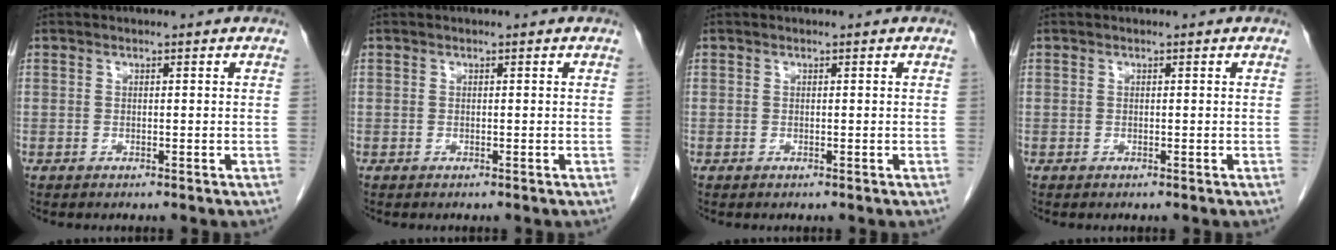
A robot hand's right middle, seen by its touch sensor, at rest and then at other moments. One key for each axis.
{"total": 0.0}
{"total": 0.0}
{"total": 0.0}